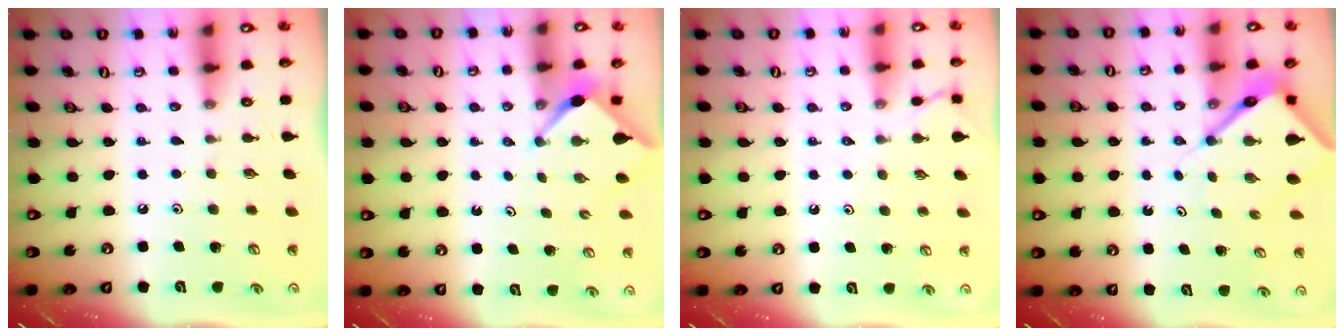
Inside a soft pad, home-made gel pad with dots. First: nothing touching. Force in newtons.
{"total": 2.5, "press": 2.5, "slide": 0.3}
{"total": 2.9, "press": 2.8, "slide": 0.6}
{"total": 6.8, "press": 6.8, "slide": 0.6}